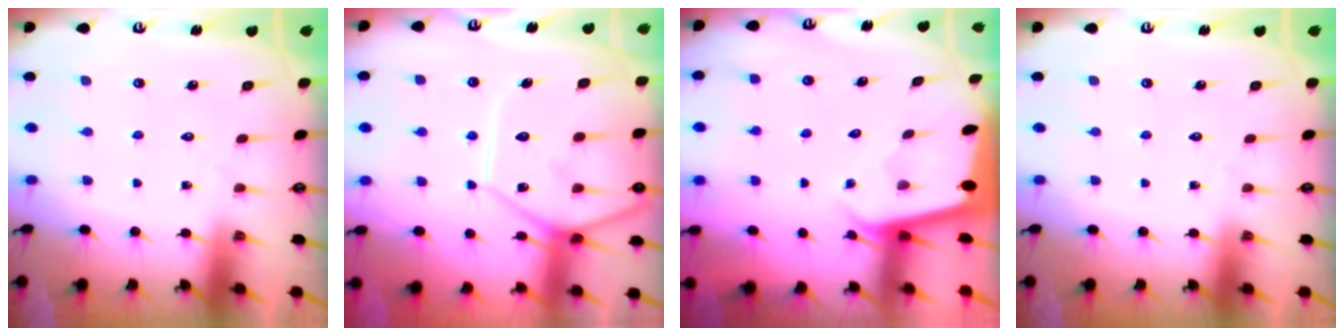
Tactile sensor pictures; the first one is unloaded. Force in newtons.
{"total": 12.6, "press": 12.5, "slide": 1.7}
{"total": 1.9, "press": 1.9, "slide": 0.1}
{"total": 0.0}